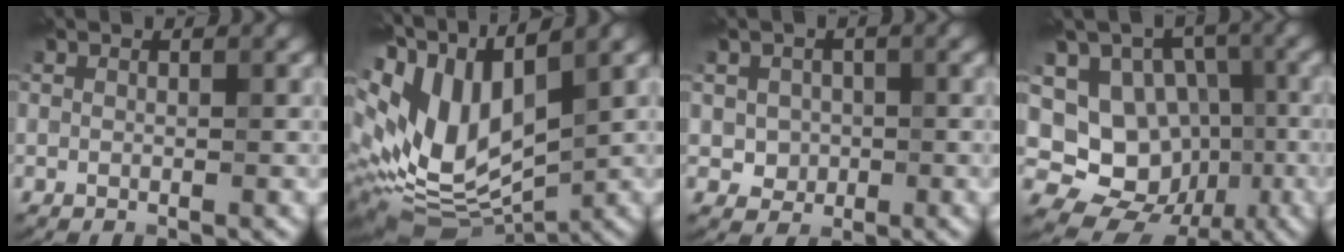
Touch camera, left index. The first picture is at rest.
{"total": 12.5, "force": [2.7, 6.8, 10.2], "torque": [-0.238, 0.003, 0.053]}
{"total": 2.3, "force": [-0.1, 2.0, 1.0], "torque": [-0.018, -0.003, -0.002]}
{"total": 11.3, "force": [-1.9, 9.8, 5.4], "torque": [-0.081, 0.012, -0.047]}